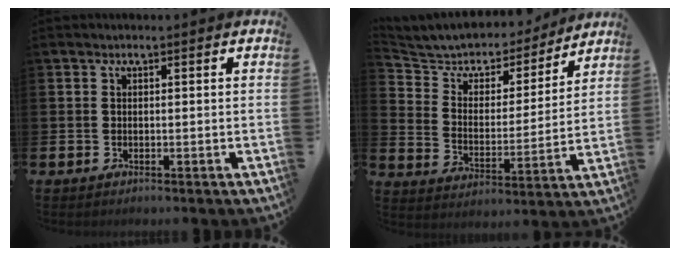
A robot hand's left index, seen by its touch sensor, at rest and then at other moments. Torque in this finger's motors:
{"motor_torque": [1.00, -1.14, 0.57, 0.06]}